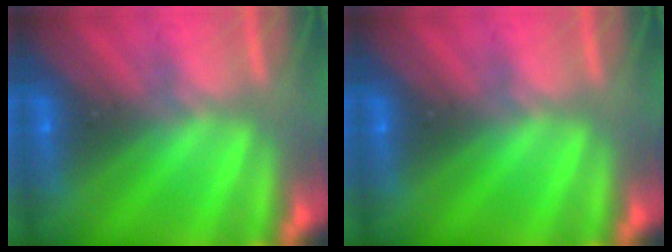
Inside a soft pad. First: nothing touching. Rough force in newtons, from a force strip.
{"total": 0.0}